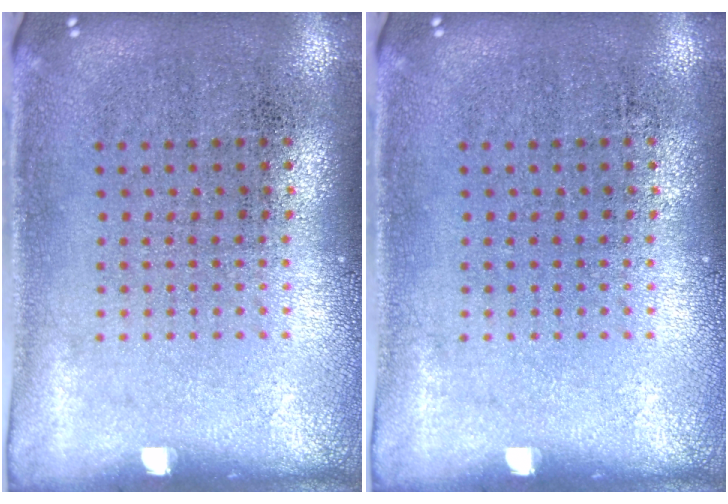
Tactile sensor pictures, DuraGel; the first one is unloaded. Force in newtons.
{"total": 0.0}